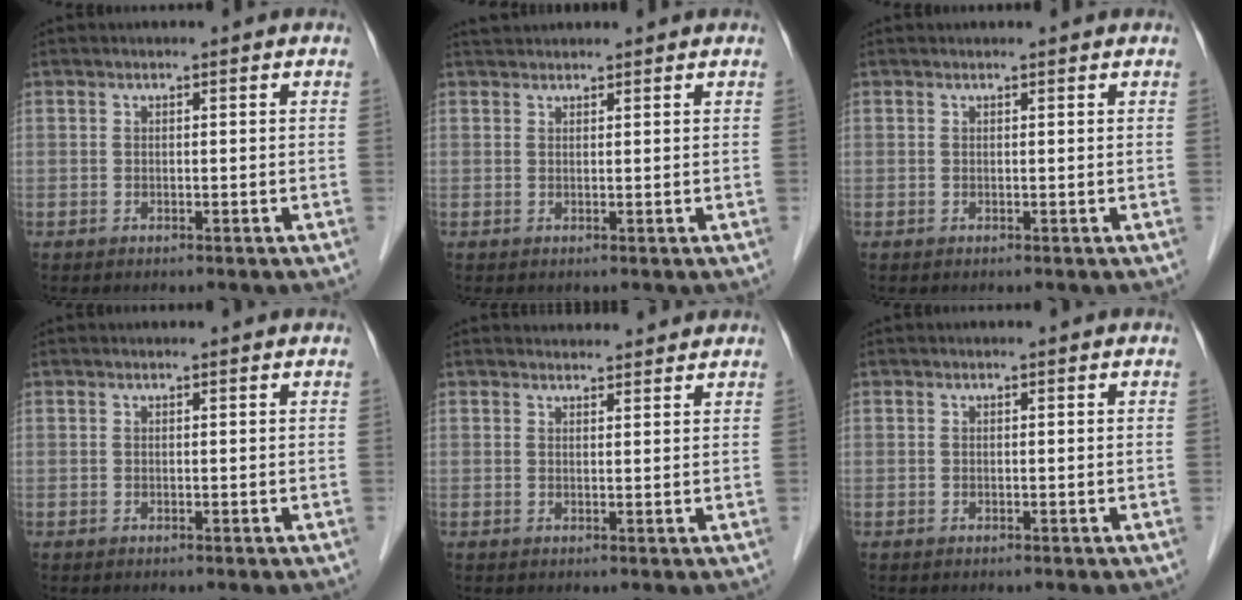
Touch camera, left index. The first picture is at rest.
{"total": 2.2, "force": [2.2, 0.3, 0.3], "torque": [-0.008, 0.025, 0.041]}
{"total": 0.9, "force": [0.9, 0.0, 0.1], "torque": [-0.008, 0.006, 0.011]}
{"total": 0.5, "force": [0.5, 0.0, 0.1], "torque": [-0.004, 0.002, 0.006]}
{"total": 4.2, "force": [4.1, 0.8, 0.3], "torque": [-0.008, 0.016, 0.050]}
{"total": 0.0}